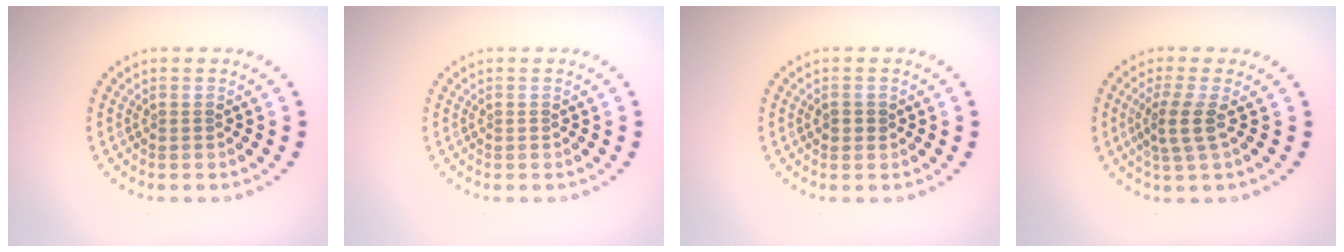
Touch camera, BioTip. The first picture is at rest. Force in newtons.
{"total": 0.0}
{"total": 1.0, "press": 1.0, "slide": 0.2}
{"total": 2.5, "press": 2.0, "slide": 1.5}